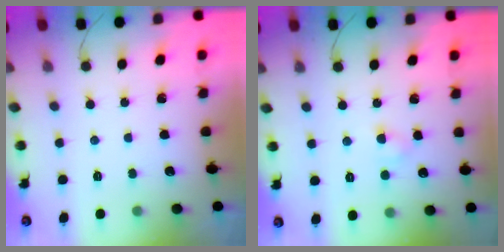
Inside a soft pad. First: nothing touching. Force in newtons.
{"total": 2.9, "press": 2.7, "slide": 1.1}